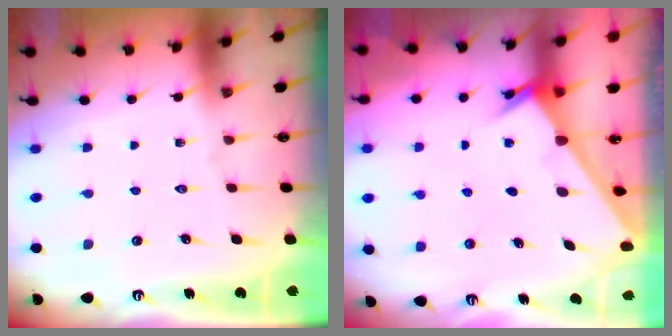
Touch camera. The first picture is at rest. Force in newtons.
{"total": 2.4, "press": 2.4, "slide": 0.2}